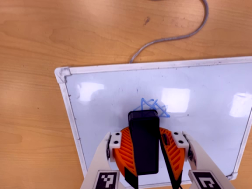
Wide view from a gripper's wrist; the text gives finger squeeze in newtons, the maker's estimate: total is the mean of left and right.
{"total": 14.2, "left": 15.4, "right": 12.9}